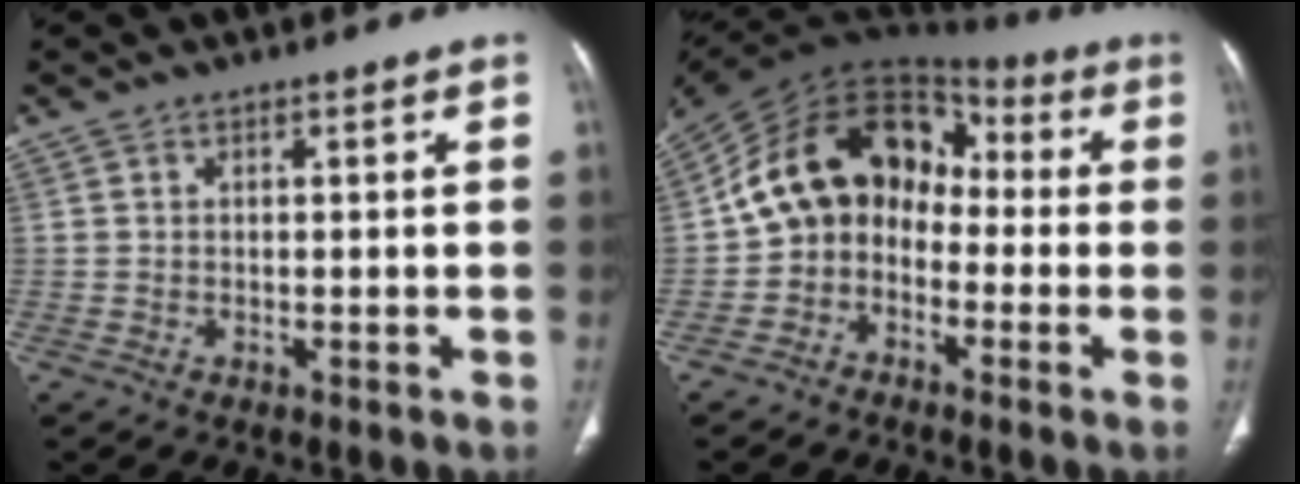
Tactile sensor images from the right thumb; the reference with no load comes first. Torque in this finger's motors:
{"motor_torque": [1.66, 1.67, 1.40, -0.72, 0.18]}